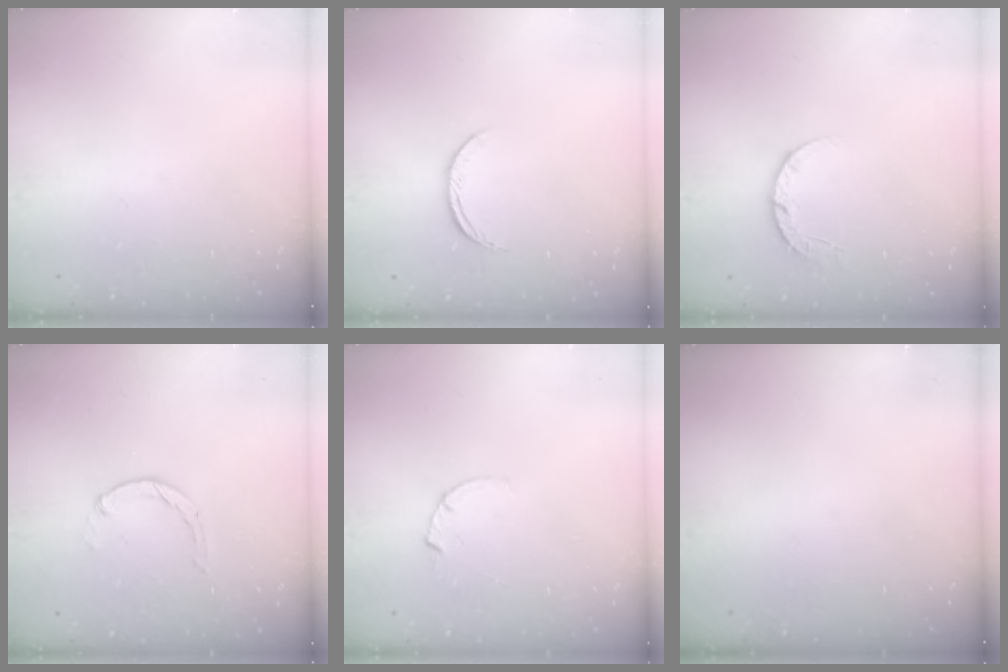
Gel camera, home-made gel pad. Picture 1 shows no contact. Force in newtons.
{"total": 6.5, "press": 6.5, "slide": 0.7}
{"total": 4.6, "press": 4.5, "slide": 0.7}
{"total": 0.8, "press": 0.7, "slide": 0.2}
{"total": 2.5, "press": 2.5, "slide": 0.3}
{"total": 0.0}